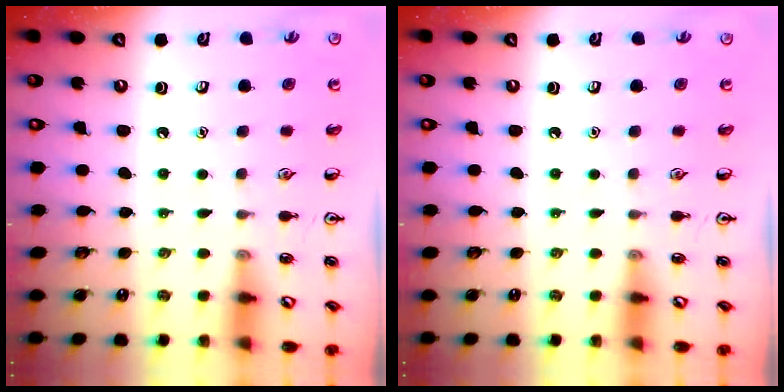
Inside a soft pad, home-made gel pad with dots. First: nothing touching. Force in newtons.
{"total": 0.0}